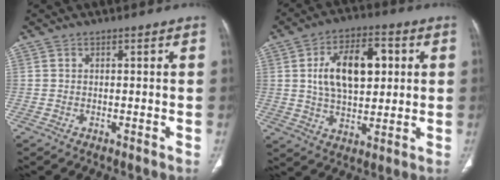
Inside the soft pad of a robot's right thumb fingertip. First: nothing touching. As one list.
[{"total": 14.7, "force": [3.0, 8.3, 11.8], "torque": [-0.174, 0.006, 0.051]}]